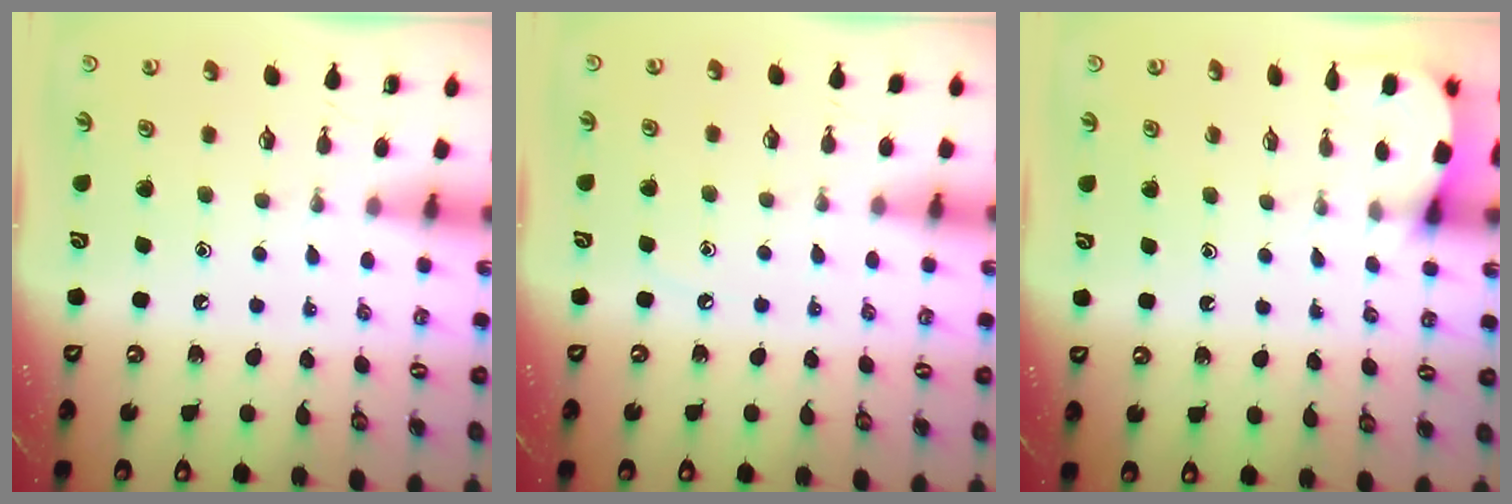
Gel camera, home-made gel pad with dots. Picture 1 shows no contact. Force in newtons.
{"total": 4.5, "press": 4.5, "slide": 0.8}
{"total": 2.5, "press": 2.5, "slide": 0.2}